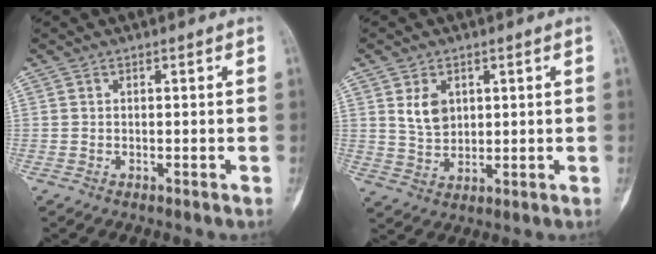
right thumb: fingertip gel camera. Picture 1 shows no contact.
{"total": 5.4, "force": [1.9, 3.8, 3.3], "torque": [-0.042, -0.014, 0.043]}